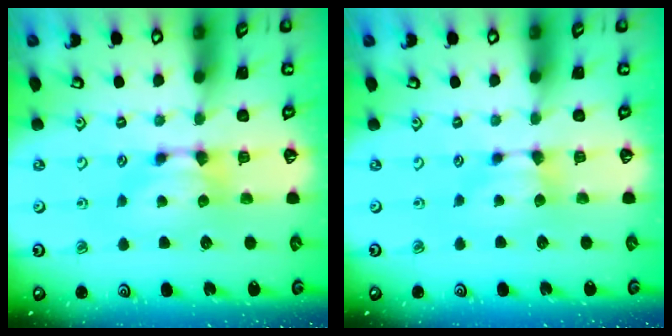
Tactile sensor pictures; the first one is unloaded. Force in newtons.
{"total": 0.6, "press": 0.6, "slide": 0.3}